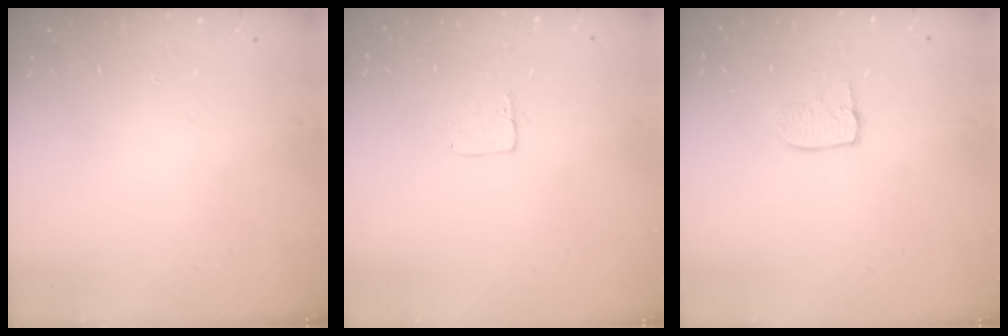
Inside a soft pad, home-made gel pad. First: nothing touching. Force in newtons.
{"total": 5.2, "press": 5.2, "slide": 0.4}
{"total": 6.5, "press": 6.5, "slide": 0.6}